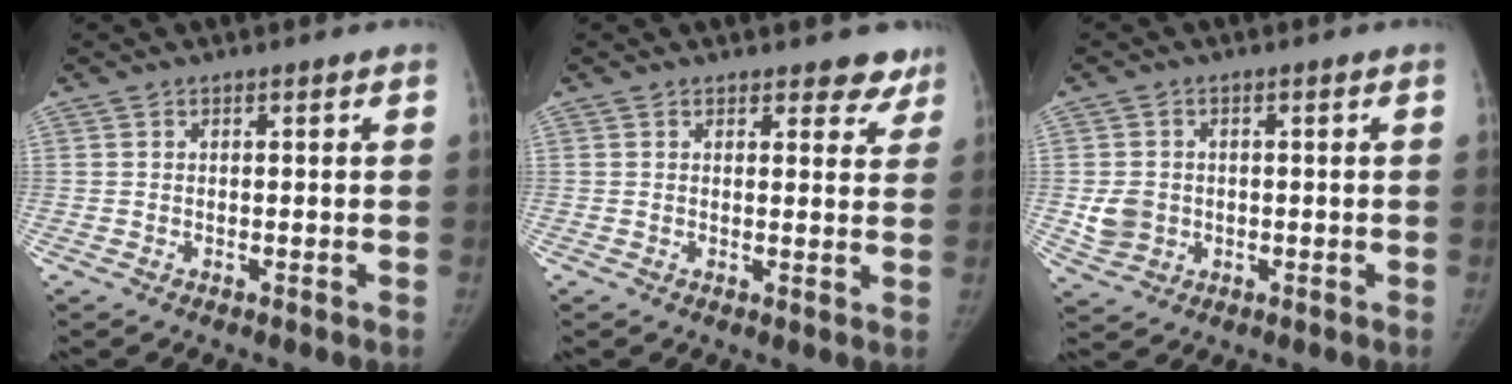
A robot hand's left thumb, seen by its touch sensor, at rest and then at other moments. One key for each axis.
{"total": 4.9, "fx": 4.1, "fy": 2.4, "fz": 1.2, "tx": 0.025, "ty": -0.023, "tz": 0.038}
{"total": 5.0, "fx": -0.4, "fy": 4.5, "fz": 2.3, "tx": -0.031, "ty": 0.003, "tz": 0.000}